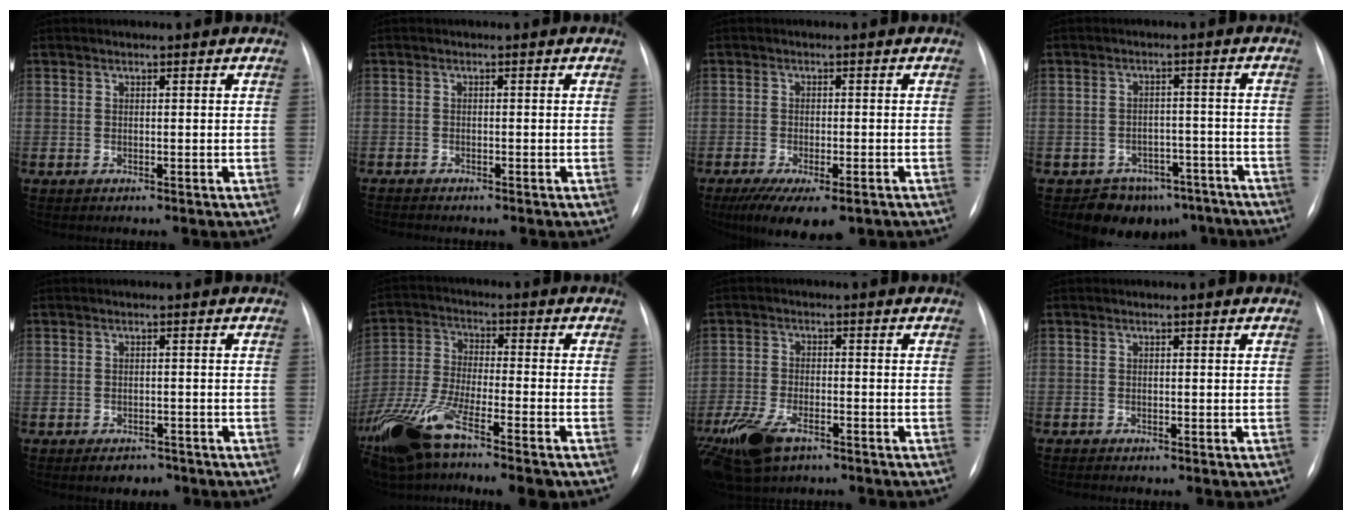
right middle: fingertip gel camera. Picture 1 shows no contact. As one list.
[{"total": 2.1, "force": [-2.0, 0.4, 0.6], "torque": [-0.007, -0.002, -0.027]}, {"total": 10.0, "force": [-6.7, 3.4, 6.6], "torque": [-0.100, -0.015, -0.099]}, {"total": 9.0, "force": [-7.0, 5.5, 1.3], "torque": [0.006, 0.030, -0.089]}, {"total": 3.0, "force": [-2.2, 1.6, 1.1], "torque": [-0.012, 0.003, -0.022]}, {"total": 15.7, "force": [-10.4, 3.1, 11.3], "torque": [-0.260, -0.033, -0.196]}, {"total": 11.1, "force": [-7.0, 5.2, 6.9], "torque": [-0.158, -0.012, -0.122]}, {"total": 0.6, "force": [-0.6, 0.0, 0.1], "torque": [-0.004, 0.000, -0.012]}]